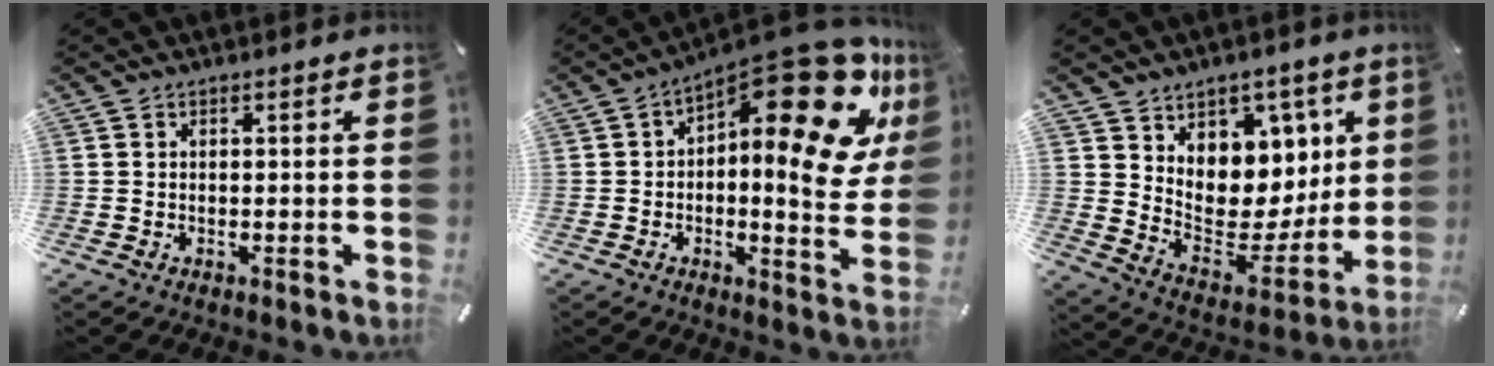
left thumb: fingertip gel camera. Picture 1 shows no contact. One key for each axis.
{"total": 23.1, "fx": 10.9, "fy": 8.7, "fz": 18.5, "tx": -0.236, "ty": -0.101, "tz": 0.178}
{"total": 9.6, "fx": 4.1, "fy": 8.5, "fz": 1.4, "tx": 0.001, "ty": -0.075, "tz": 0.081}